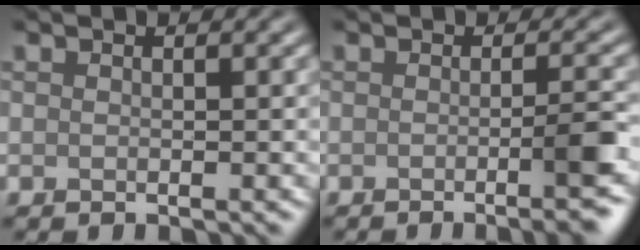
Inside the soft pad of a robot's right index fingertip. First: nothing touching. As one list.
[{"total": 4.6, "force": [-1.4, 1.1, 4.2], "torque": [-0.043, -0.007, -0.022]}]